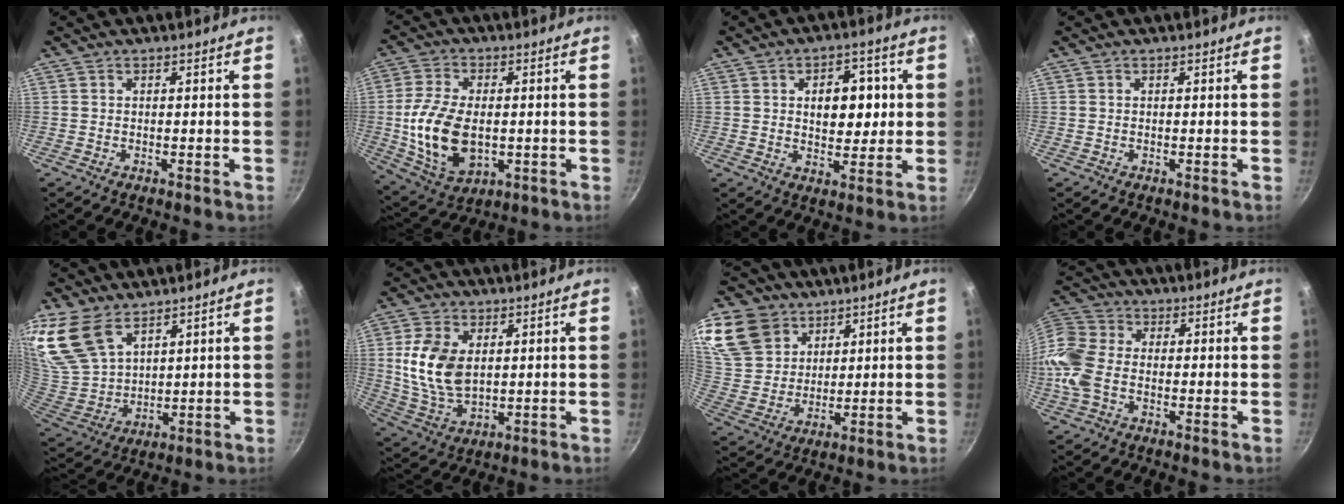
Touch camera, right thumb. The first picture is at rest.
{"total": 14.8, "force": [-1.0, 9.1, 11.7], "torque": [-0.217, -0.003, -0.008]}
{"total": 9.4, "force": [1.5, 6.0, 7.1], "torque": [-0.055, -0.001, 0.020]}
{"total": 0.0}
{"total": 14.1, "force": [8.8, 8.1, 7.5], "torque": [-0.145, -0.034, 0.194]}
{"total": 12.5, "force": [2.1, 8.1, 9.3], "torque": [-0.169, -0.018, 0.048]}
{"total": 18.7, "force": [10.6, 13.4, 7.5], "torque": [-0.157, -0.023, 0.211]}
{"total": 11.5, "force": [-2.1, 8.1, 7.9], "torque": [-0.158, 0.023, -0.060]}